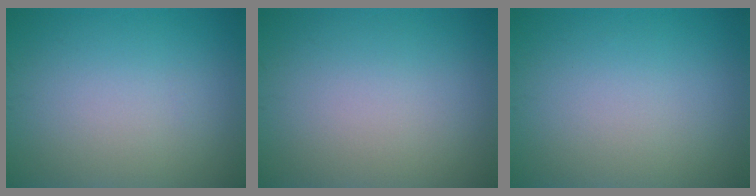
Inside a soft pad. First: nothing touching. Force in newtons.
{"total": 0.0}
{"total": 0.0}